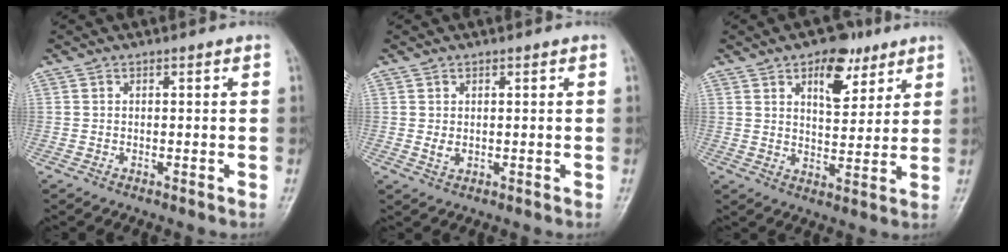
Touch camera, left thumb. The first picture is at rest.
{"total": 1.8, "force": [0.4, 1.2, 1.3], "torque": [-0.019, -0.006, 0.012]}
{"total": 9.5, "force": [5.3, 5.1, 6.0], "torque": [-0.058, -0.026, 0.078]}